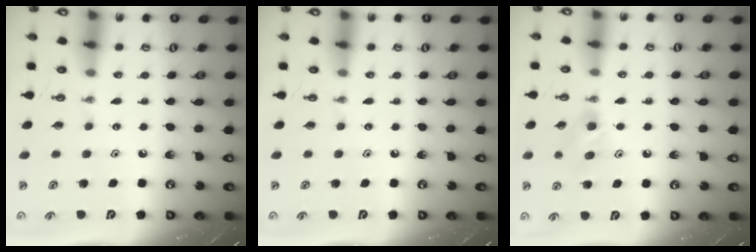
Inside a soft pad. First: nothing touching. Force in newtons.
{"total": 0.0}
{"total": 7.5, "press": 6.6, "slide": 3.5}